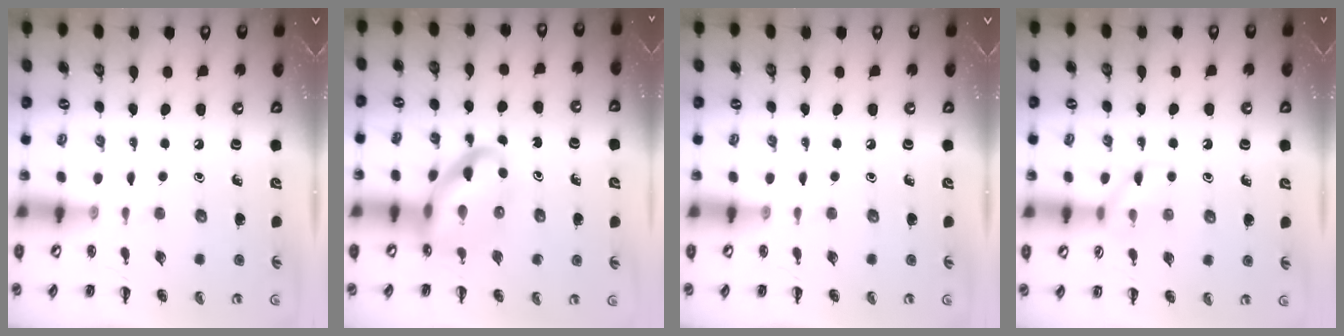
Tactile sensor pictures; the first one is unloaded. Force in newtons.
{"total": 12.5, "press": 11.9, "slide": 3.5}
{"total": 0.0}
{"total": 7.9, "press": 7.9, "slide": 0.6}